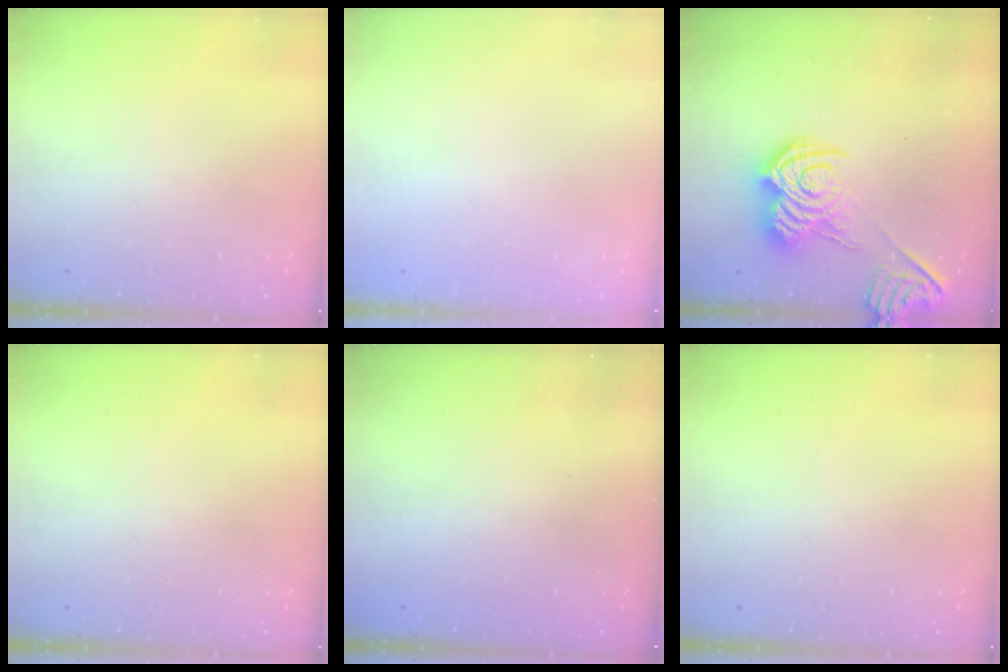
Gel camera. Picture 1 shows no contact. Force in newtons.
{"total": 2.7, "press": 2.6, "slide": 0.8}
{"total": 12.7, "press": 12.6, "slide": 0.7}
{"total": 0.0}
{"total": 2.6, "press": 2.4, "slide": 0.8}
{"total": 0.0}